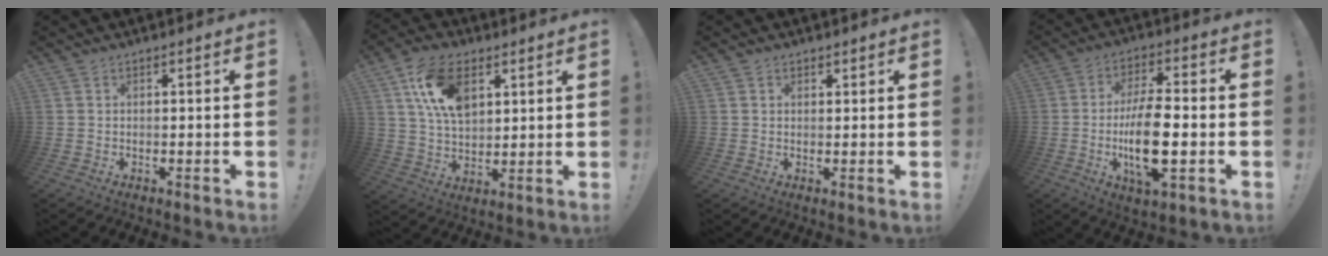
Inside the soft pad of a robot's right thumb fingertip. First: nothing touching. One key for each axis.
{"total": 14.8, "fx": 6.2, "fy": 9.0, "fz": 9.9, "tx": -0.184, "ty": -0.009, "tz": 0.117}
{"total": 1.1, "fx": 0.7, "fy": 0.8, "fz": 0.1, "tx": 0.014, "ty": -0.005, "tz": 0.011}
{"total": 14.8, "fx": -2.8, "fy": 5.3, "fz": 13.5, "tx": -0.253, "ty": -0.005, "tz": -0.052}